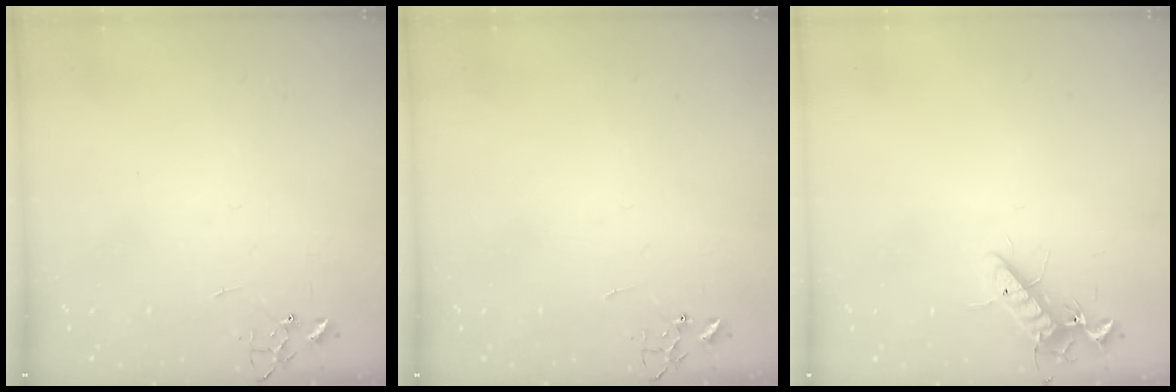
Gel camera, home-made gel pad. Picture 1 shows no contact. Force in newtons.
{"total": 0.0}
{"total": 12.1, "press": 11.9, "slide": 2.0}